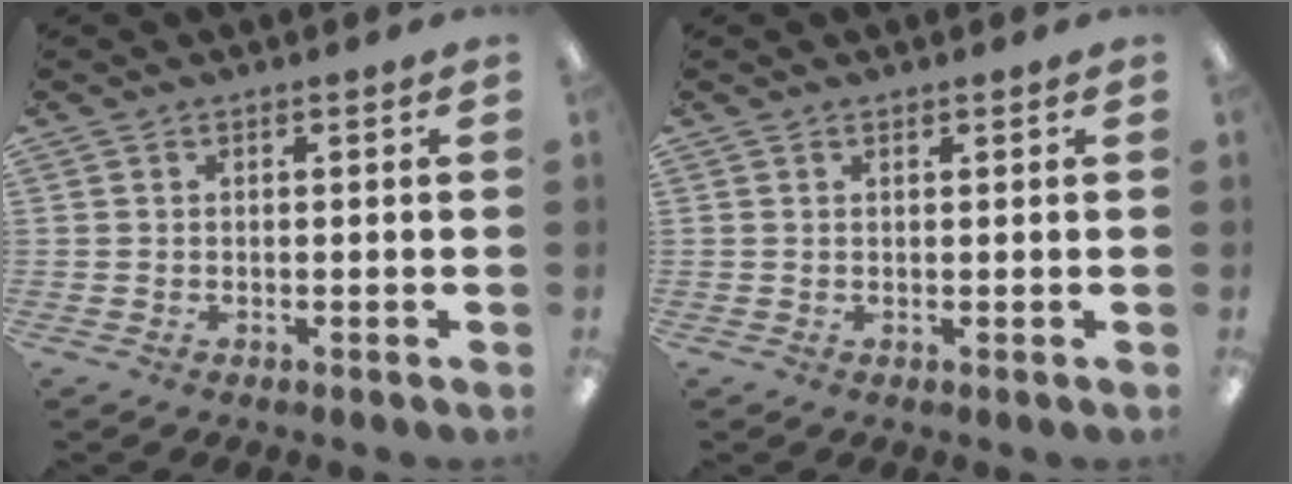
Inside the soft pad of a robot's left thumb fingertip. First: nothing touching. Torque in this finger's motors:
{"motor_torque": [-0.18, -0.09, -0.33, 0.14, 0.02]}